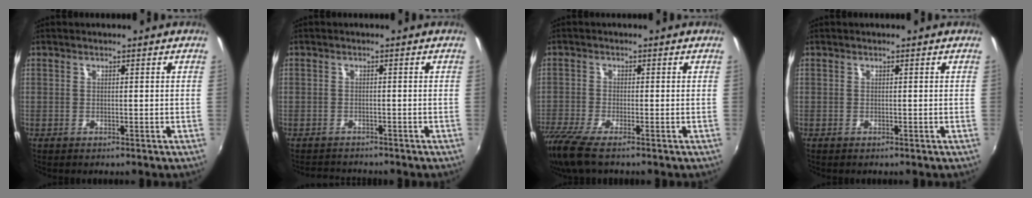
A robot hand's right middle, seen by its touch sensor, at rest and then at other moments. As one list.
[{"total": 2.7, "force": [-2.6, 0.8, 0.1], "torque": [-0.013, 0.004, -0.046]}, {"total": 7.7, "force": [-5.9, 0.6, 4.9], "torque": [-0.122, -0.036, -0.112]}, {"total": 0.0}]